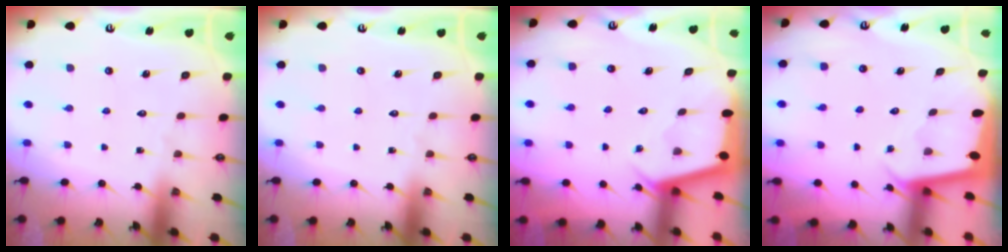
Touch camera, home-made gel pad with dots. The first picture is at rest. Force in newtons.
{"total": 0.0}
{"total": 2.7, "press": 2.7, "slide": 0.2}
{"total": 1.9, "press": 1.9, "slide": 0.1}